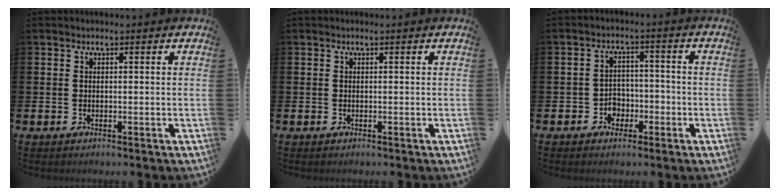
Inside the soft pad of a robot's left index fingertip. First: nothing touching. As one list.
[{"total": 0.0}, {"total": 3.3, "force": [-1.7, 2.7, 0.8], "torque": [-0.023, 0.005, -0.042]}]